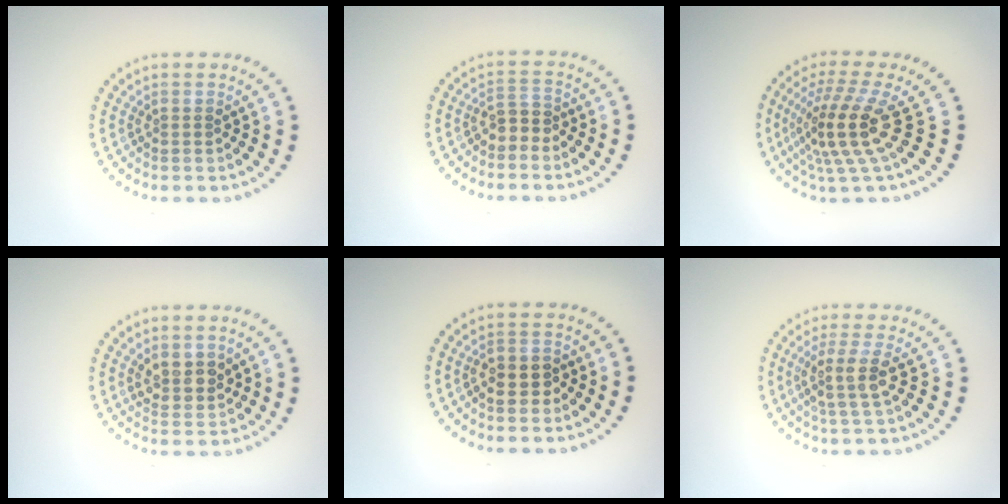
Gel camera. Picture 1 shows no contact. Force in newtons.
{"total": 1.8, "press": 1.5, "slide": 0.9}
{"total": 5.0, "press": 3.5, "slide": 3.5}
{"total": 2.3, "press": 2.1, "slide": 0.9}
{"total": 1.8, "press": 1.7, "slide": 0.6}
{"total": 3.2, "press": 2.5, "slide": 2.1}